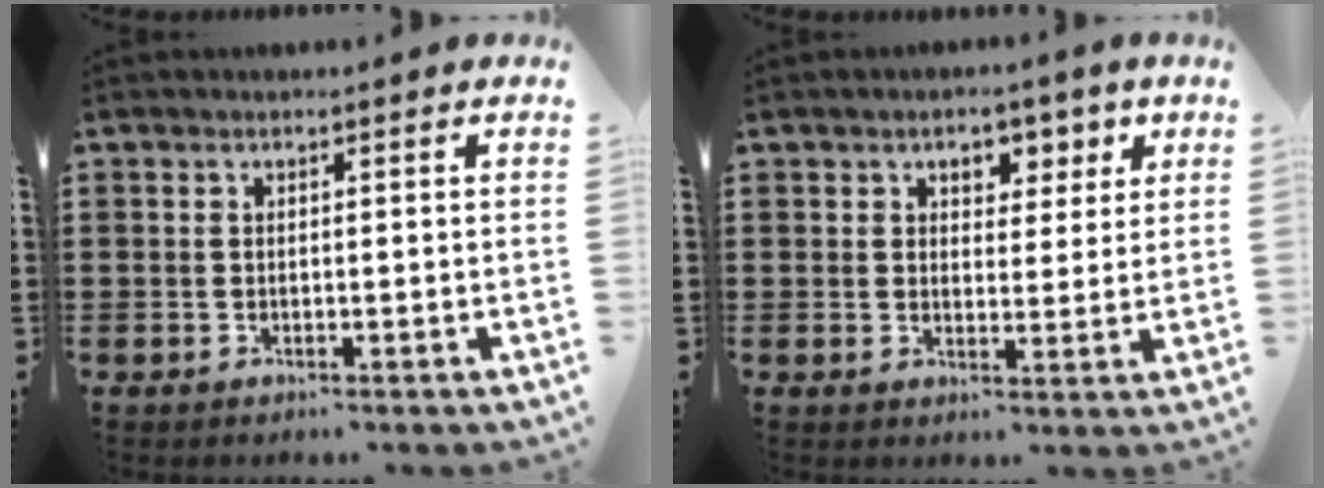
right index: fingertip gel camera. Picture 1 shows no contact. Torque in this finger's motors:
{"motor_torque": [0.17, -0.12, 0.26, 0.04]}